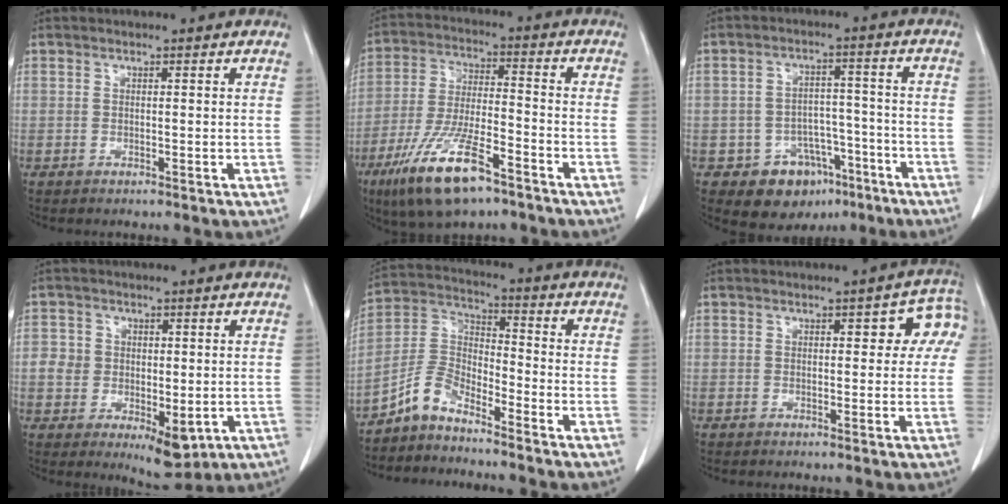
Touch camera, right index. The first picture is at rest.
{"total": 13.8, "force": [-8.6, 3.2, 10.3], "torque": [-0.211, -0.022, -0.153]}
{"total": 8.5, "force": [-4.7, 6.6, 2.6], "torque": [-0.028, 0.028, -0.059]}
{"total": 7.7, "force": [-1.4, 5.3, 5.4], "torque": [-0.059, -0.004, -0.009]}
{"total": 6.6, "force": [-5.7, 2.0, 2.7], "torque": [-0.066, 0.015, -0.119]}
{"total": 5.4, "force": [1.5, 2.9, 4.3], "torque": [-0.034, 0.026, 0.013]}